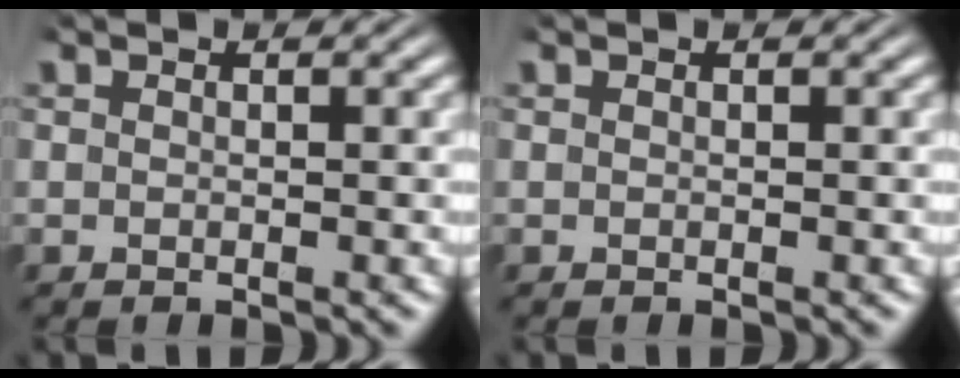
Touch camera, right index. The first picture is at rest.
{"total": 0.0}